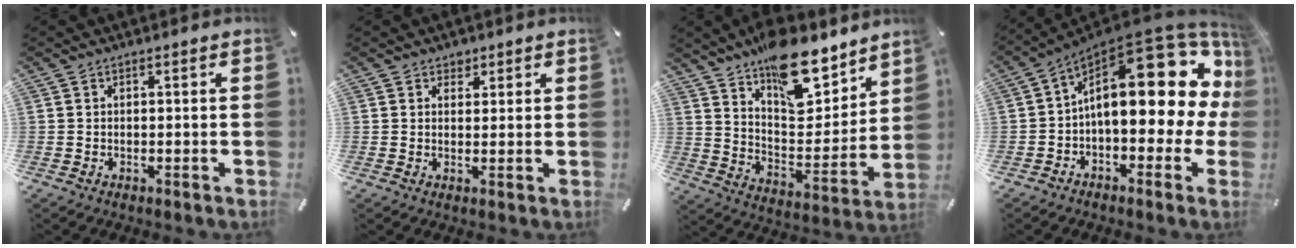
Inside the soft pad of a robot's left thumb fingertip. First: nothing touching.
{"total": 2.0, "force": [1.3, 1.6, 0.1], "torque": [0.011, -0.004, 0.020]}
{"total": 17.6, "force": [13.2, 7.8, 8.8], "torque": [-0.126, -0.099, 0.232]}
{"total": 21.5, "force": [6.5, 9.8, 18.0], "torque": [-0.254, -0.064, 0.107]}